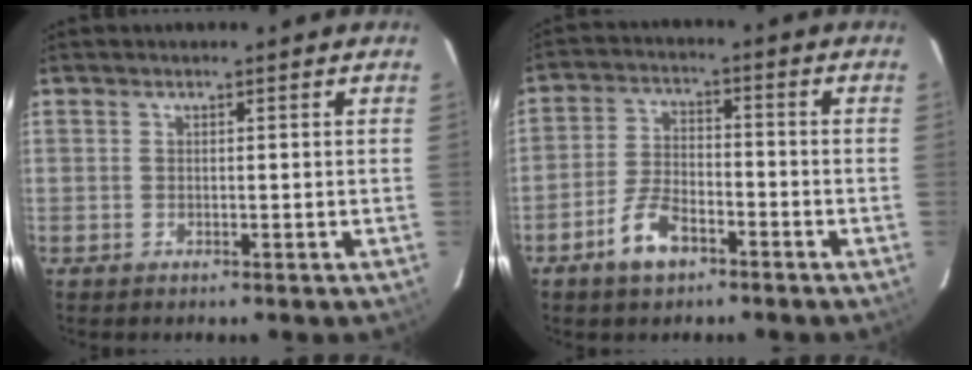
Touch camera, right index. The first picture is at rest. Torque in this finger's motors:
{"motor_torque": [0.70, -0.65, 0.40, 0.09]}